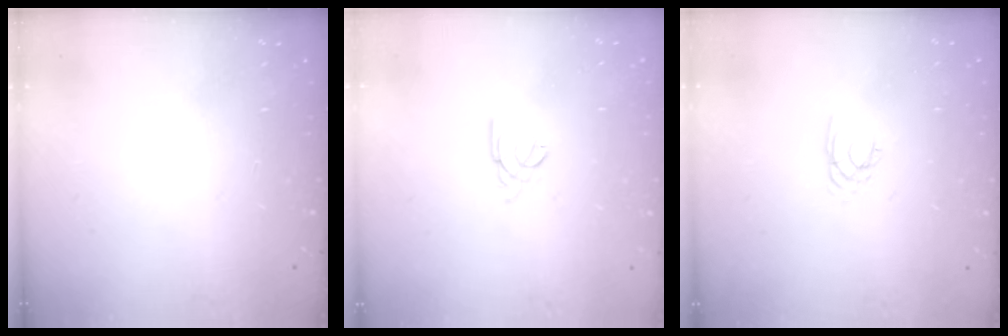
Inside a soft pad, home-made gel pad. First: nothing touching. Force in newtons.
{"total": 2.2, "press": 2.1, "slide": 0.5}
{"total": 2.0, "press": 1.9, "slide": 0.4}